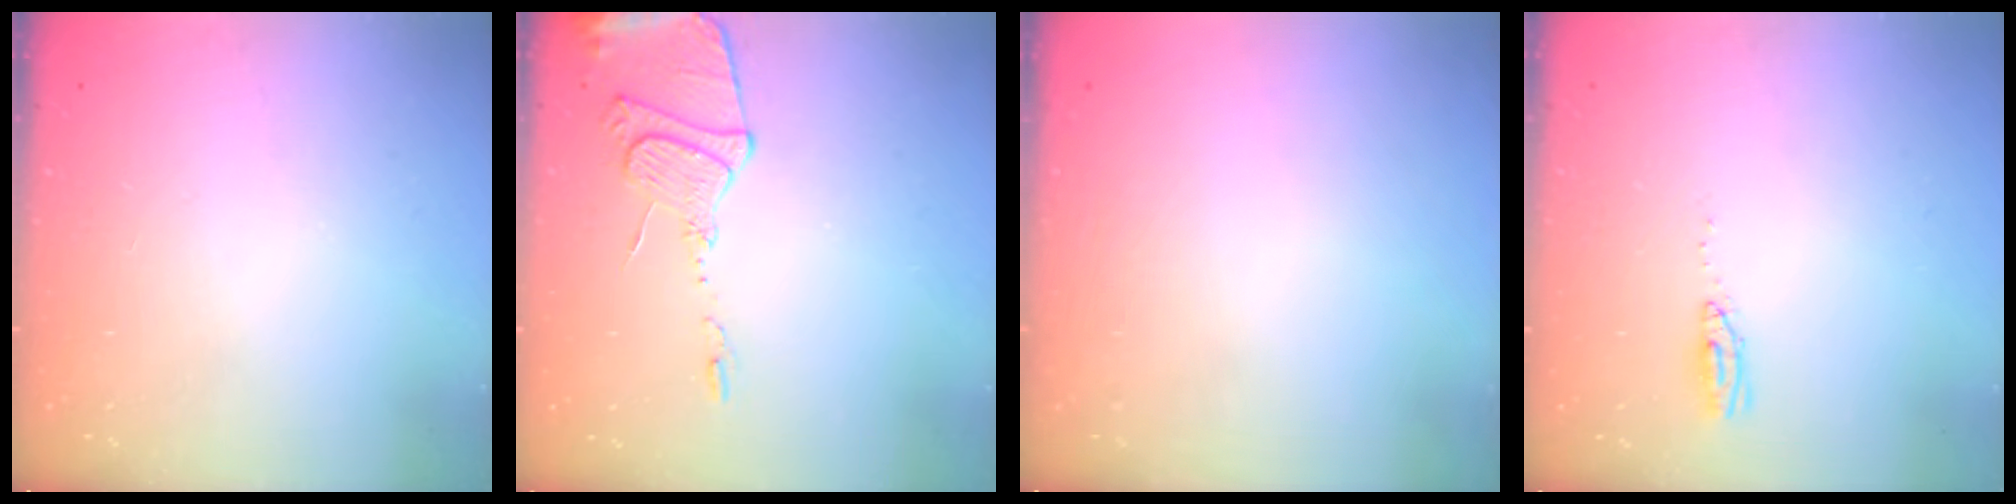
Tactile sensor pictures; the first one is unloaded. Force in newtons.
{"total": 12.3, "press": 12.3, "slide": 1.1}
{"total": 0.0}
{"total": 3.6, "press": 3.4, "slide": 1.2}